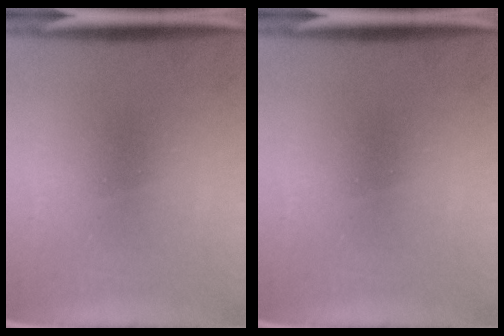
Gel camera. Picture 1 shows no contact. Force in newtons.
{"total": 0.0}